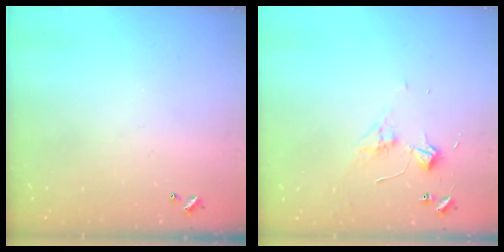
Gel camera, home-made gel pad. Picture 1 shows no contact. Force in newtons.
{"total": 2.7, "press": 2.7, "slide": 0.6}